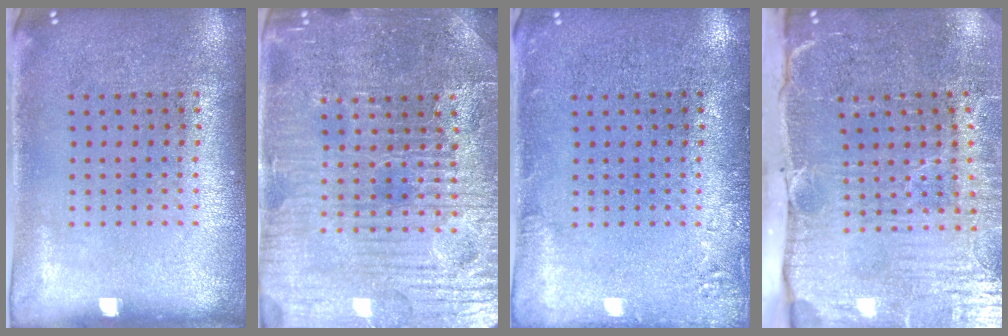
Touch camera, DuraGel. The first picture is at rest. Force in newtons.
{"total": 4.9, "press": 4.7, "slide": 1.3}
{"total": 1.5, "press": 1.5, "slide": 0.2}
{"total": 5.4, "press": 4.6, "slide": 2.9}